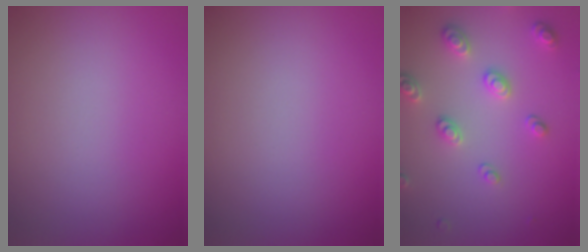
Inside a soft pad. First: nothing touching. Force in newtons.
{"total": 0.0}
{"total": 2.9, "press": 2.7, "slide": 1.0}